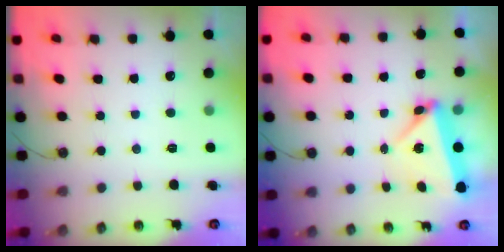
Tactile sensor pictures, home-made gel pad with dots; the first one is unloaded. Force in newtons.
{"total": 6.0, "press": 4.6, "slide": 3.9}